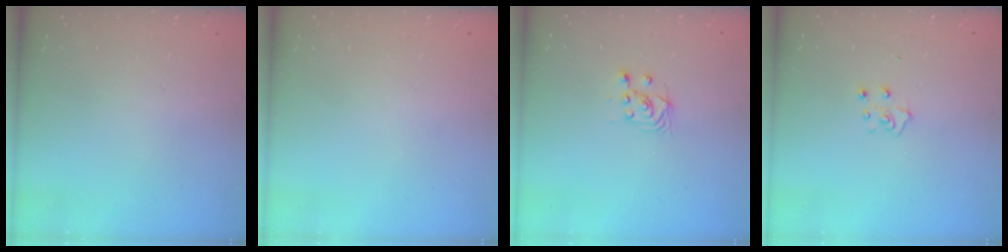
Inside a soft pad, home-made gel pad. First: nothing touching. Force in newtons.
{"total": 0.0}
{"total": 2.9, "press": 2.7, "slide": 1.0}
{"total": 5.3, "press": 5.3, "slide": 0.5}